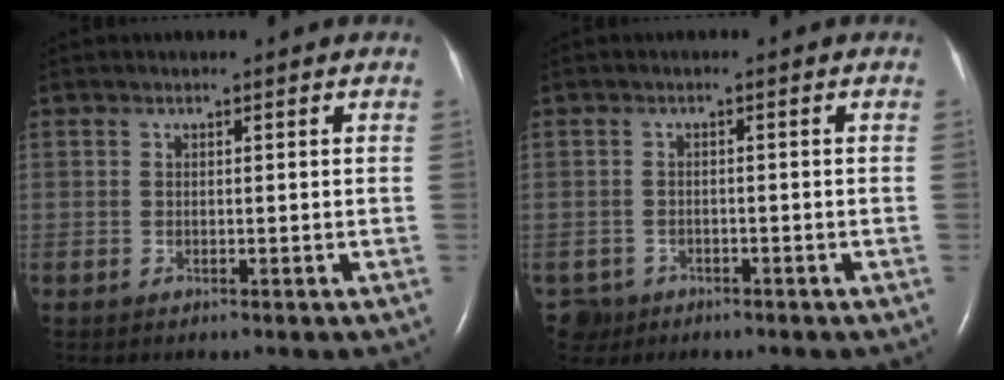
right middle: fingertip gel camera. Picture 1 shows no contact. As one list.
[{"total": 3.0, "force": [-1.8, 2.3, -0.2], "torque": [0.000, 0.006, -0.030]}]